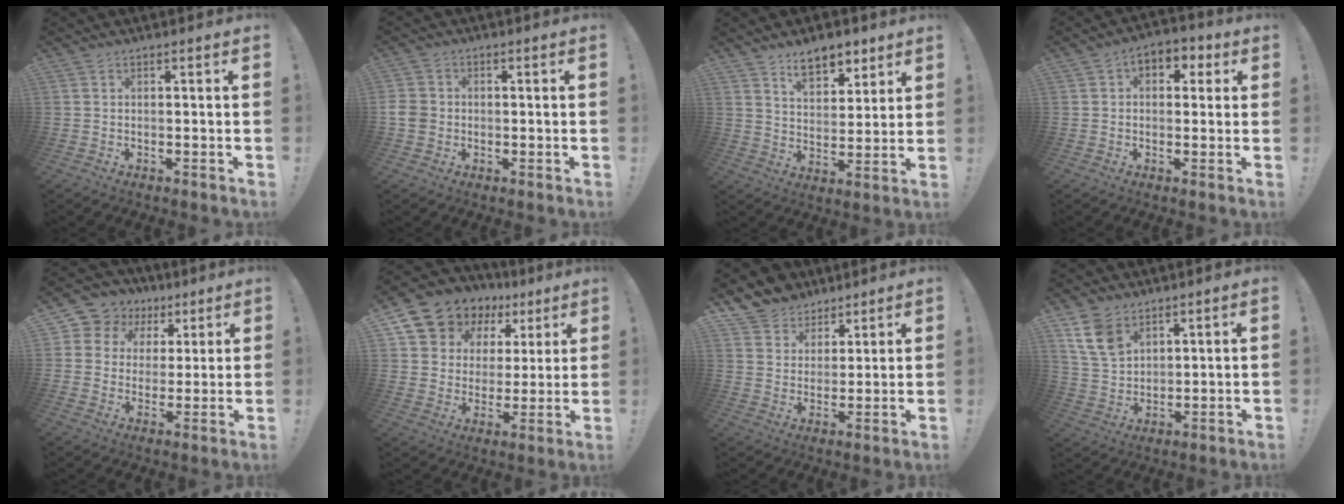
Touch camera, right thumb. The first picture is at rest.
{"total": 5.1, "force": [-1.0, 4.5, 2.1], "torque": [-0.052, 0.011, -0.019]}
{"total": 9.9, "force": [7.3, 5.0, 4.4], "torque": [-0.057, -0.042, 0.135]}
{"total": 5.8, "force": [1.4, 4.3, 3.5], "torque": [-0.044, 0.000, 0.024]}
{"total": 8.6, "force": [3.6, 7.6, 2.0], "torque": [-0.035, -0.024, 0.075]}
{"total": 11.3, "force": [8.1, 7.6, 2.1], "torque": [-0.045, -0.068, 0.158]}
{"total": 7.6, "force": [5.3, 5.5, 0.3], "torque": [-0.008, -0.045, 0.108]}
{"total": 10.3, "force": [6.3, 6.5, 4.9], "torque": [-0.091, -0.024, 0.127]}